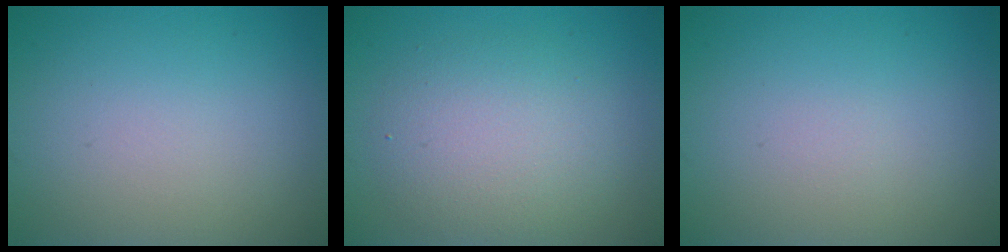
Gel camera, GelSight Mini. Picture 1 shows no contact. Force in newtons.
{"total": 4.5, "press": 4.5, "slide": 0.1}
{"total": 0.0}